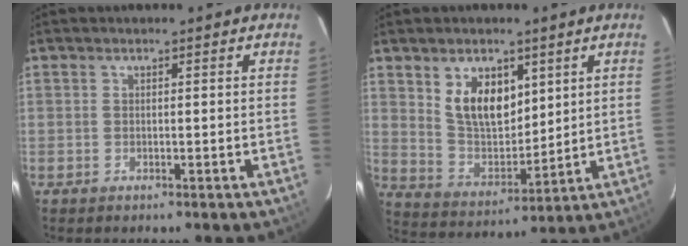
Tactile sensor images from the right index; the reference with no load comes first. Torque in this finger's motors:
{"motor_torque": [0.32, 0.36, 0.17, 0.07]}